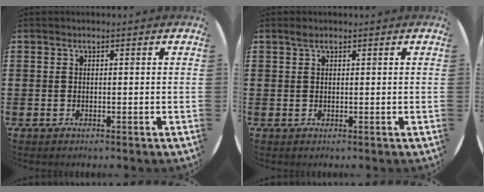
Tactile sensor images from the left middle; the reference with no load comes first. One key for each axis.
{"total": 0.9, "fx": 0.7, "fy": 0.4, "fz": 0.4, "tx": -0.002, "ty": 0.000, "tz": 0.010}